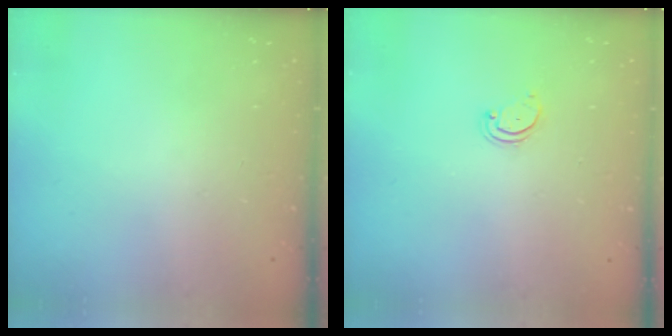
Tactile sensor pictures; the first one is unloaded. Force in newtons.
{"total": 2.2, "press": 2.2, "slide": 0.2}